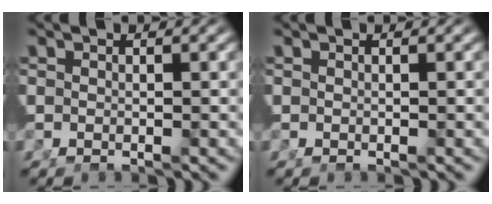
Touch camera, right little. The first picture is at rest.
{"total": 0.0}